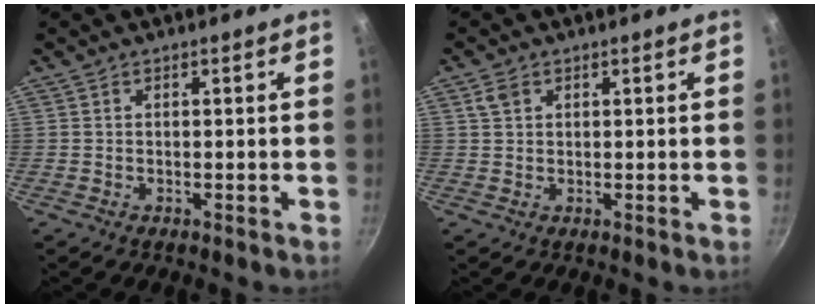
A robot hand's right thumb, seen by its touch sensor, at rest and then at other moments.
{"total": 2.4, "force": [1.1, 1.7, 1.3], "torque": [-0.019, 0.001, 0.022]}